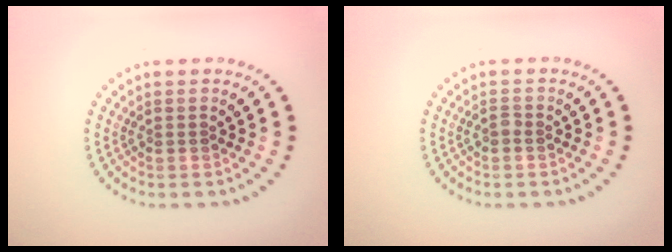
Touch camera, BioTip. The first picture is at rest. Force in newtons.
{"total": 0.6, "press": 0.5, "slide": 0.3}